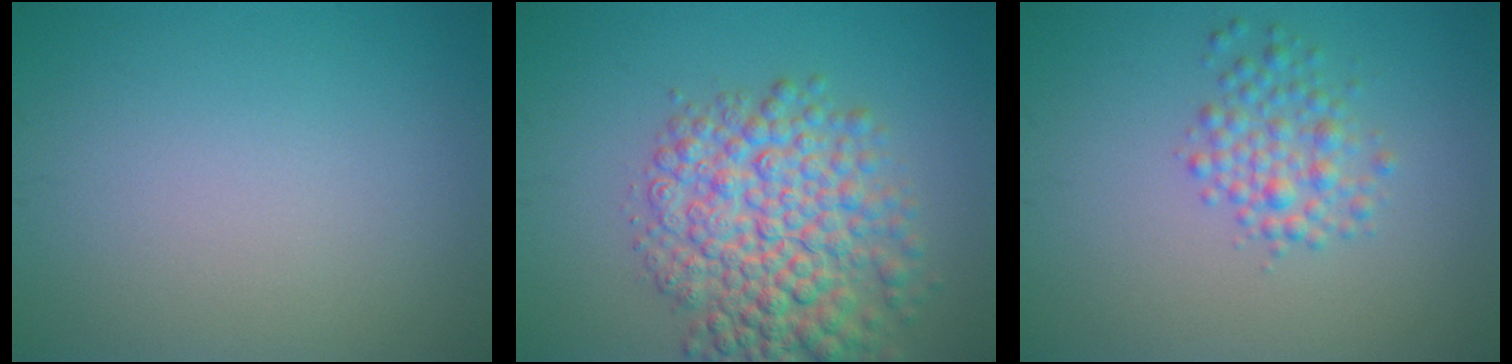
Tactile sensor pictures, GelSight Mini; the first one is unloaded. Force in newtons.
{"total": 8.1, "press": 8.1, "slide": 0.2}
{"total": 2.7, "press": 2.7, "slide": 0.1}